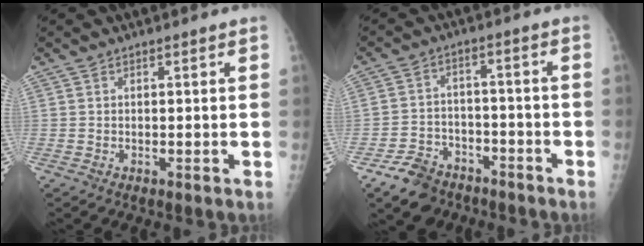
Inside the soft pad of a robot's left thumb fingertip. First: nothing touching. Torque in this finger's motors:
{"motor_torque": [-1.21, 1.29, -0.10, 0.16, 0.02]}